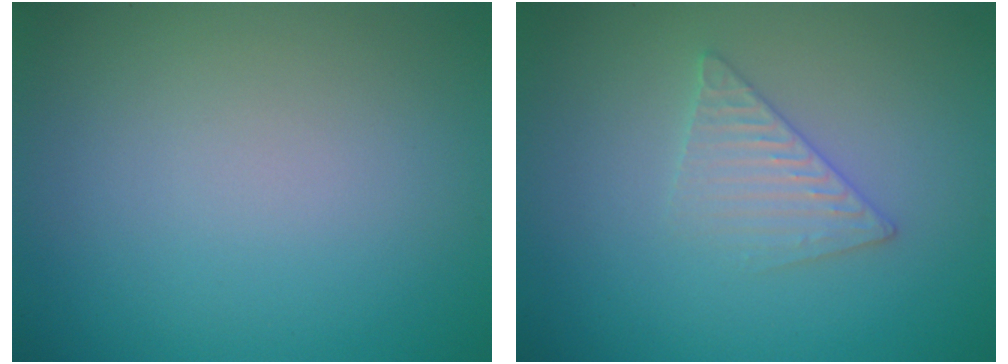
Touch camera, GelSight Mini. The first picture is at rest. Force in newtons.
{"total": 2.4, "press": 2.3, "slide": 0.2}